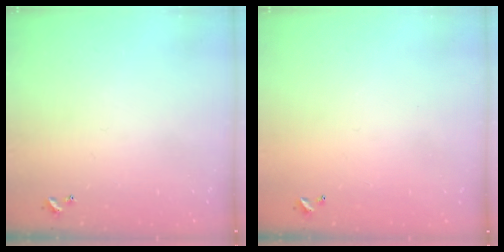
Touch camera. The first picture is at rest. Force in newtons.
{"total": 2.8, "press": 2.8, "slide": 0.1}